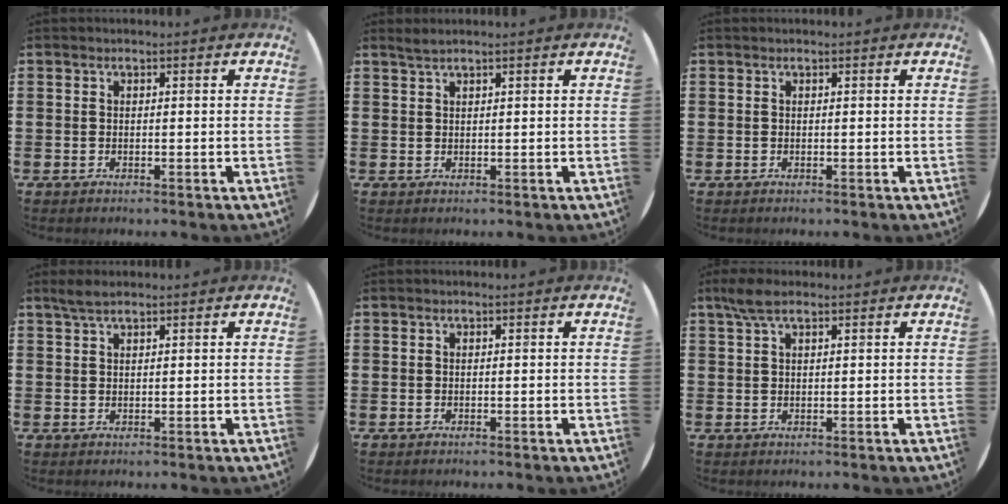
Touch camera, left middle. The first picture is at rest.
{"total": 1.0, "force": [0.9, -0.1, 0.5], "torque": [-0.008, 0.002, 0.017]}
{"total": 0.0}
{"total": 1.8, "force": [1.5, 0.3, 1.0], "torque": [-0.020, 0.005, 0.027]}
{"total": 0.0}
{"total": 3.0, "force": [2.0, 1.0, 2.0], "torque": [-0.043, 0.005, 0.036]}